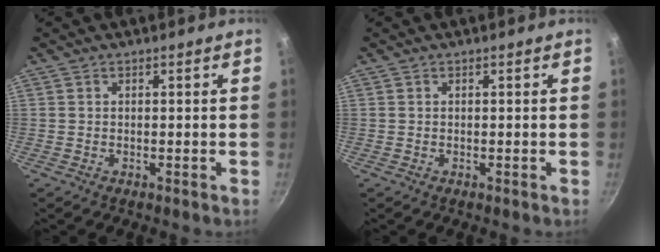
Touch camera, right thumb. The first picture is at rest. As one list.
[{"total": 0.0}]